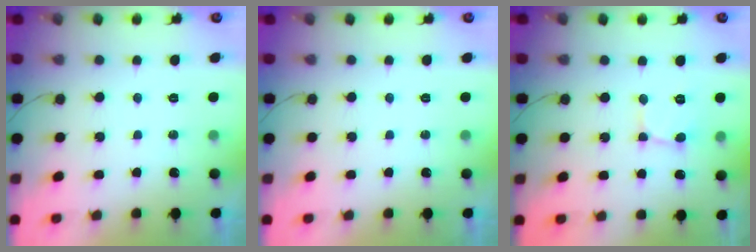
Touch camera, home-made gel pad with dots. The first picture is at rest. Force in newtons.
{"total": 0.0}
{"total": 2.2, "press": 2.2, "slide": 0.1}